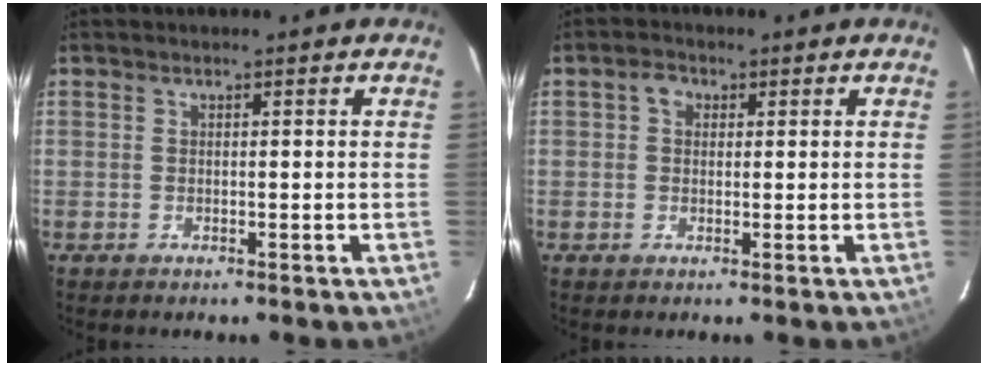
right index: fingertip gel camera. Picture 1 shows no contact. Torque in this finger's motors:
{"motor_torque": [0.01, 0.00, 0.02, 0.03]}